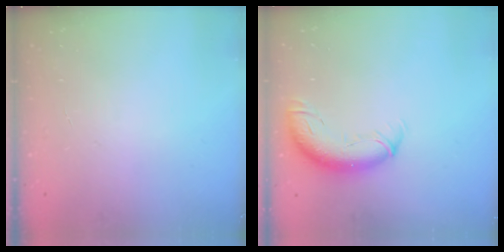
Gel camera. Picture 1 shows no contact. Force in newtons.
{"total": 11.5, "press": 11.2, "slide": 2.8}